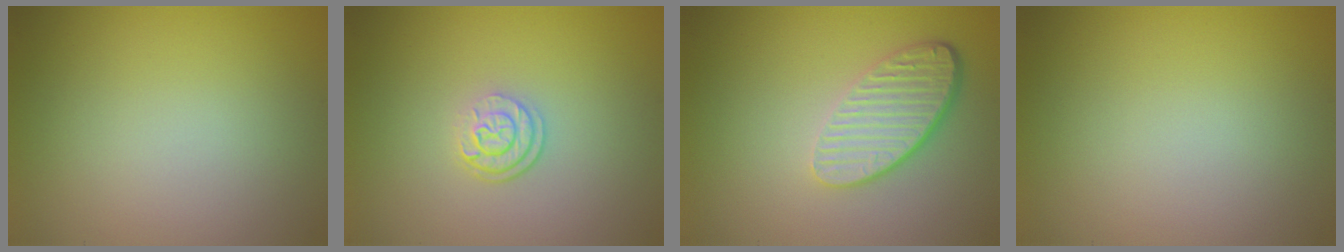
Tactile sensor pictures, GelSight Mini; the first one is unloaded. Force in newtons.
{"total": 2.5, "press": 1.9, "slide": 1.7}
{"total": 4.6, "press": 3.4, "slide": 3.1}
{"total": 0.0}